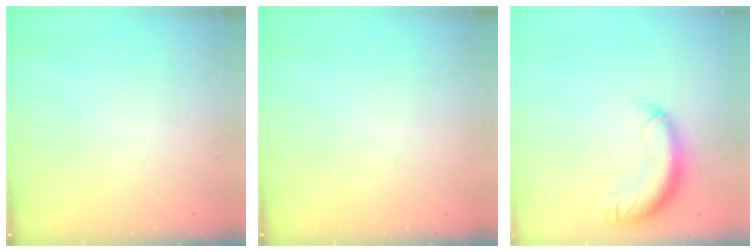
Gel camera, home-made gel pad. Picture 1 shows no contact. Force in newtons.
{"total": 0.0}
{"total": 13.1, "press": 12.8, "slide": 2.9}